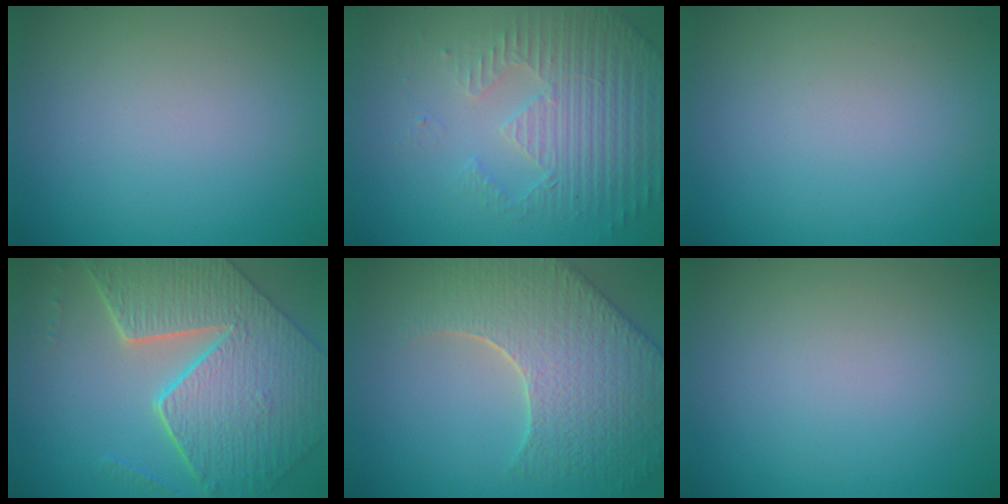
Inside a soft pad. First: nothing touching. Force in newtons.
{"total": 5.0, "press": 3.7, "slide": 3.4}
{"total": 0.0}
{"total": 9.6, "press": 7.1, "slide": 6.5}
{"total": 8.6, "press": 6.4, "slide": 5.7}
{"total": 0.0}